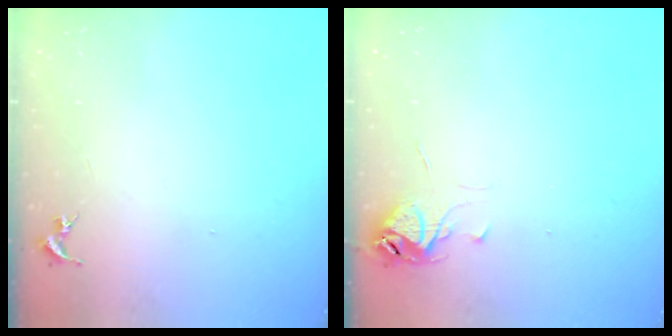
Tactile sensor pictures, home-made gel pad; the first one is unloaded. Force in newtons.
{"total": 6.4, "press": 6.4, "slide": 0.5}